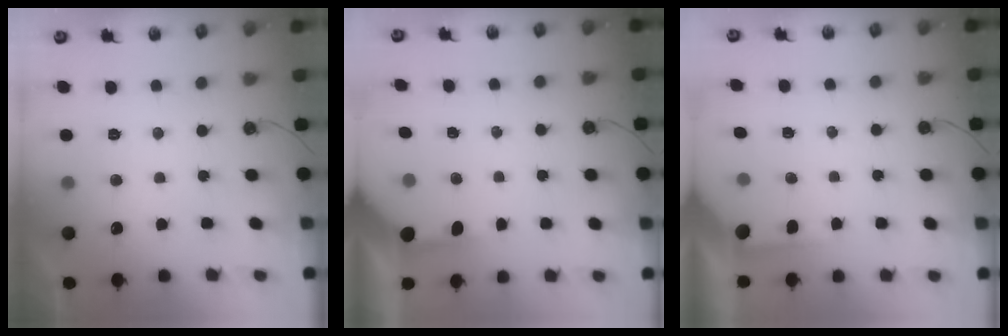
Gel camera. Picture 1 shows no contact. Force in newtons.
{"total": 3.9, "press": 3.8, "slide": 0.5}
{"total": 2.2, "press": 2.2, "slide": 0.3}